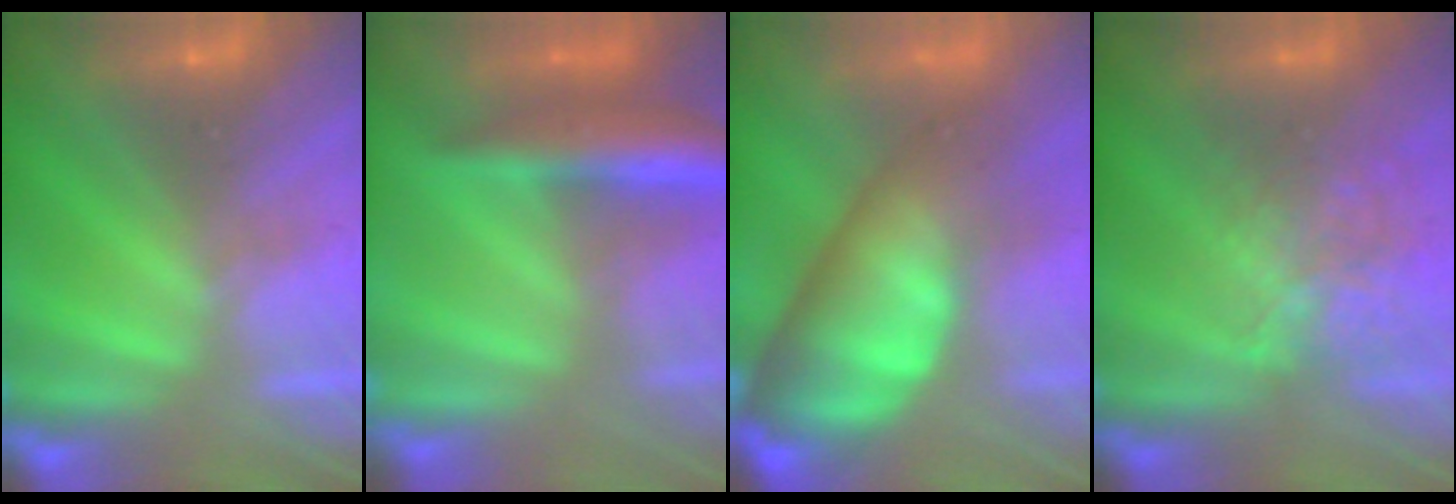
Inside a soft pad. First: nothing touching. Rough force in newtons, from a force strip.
{"total": 8.6}
{"total": 7.6}
{"total": 2.3}